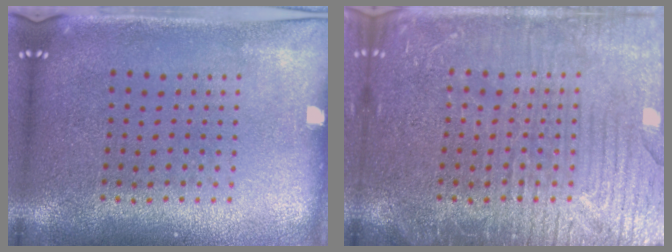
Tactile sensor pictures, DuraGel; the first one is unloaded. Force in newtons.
{"total": 6.2, "press": 6.1, "slide": 0.8}